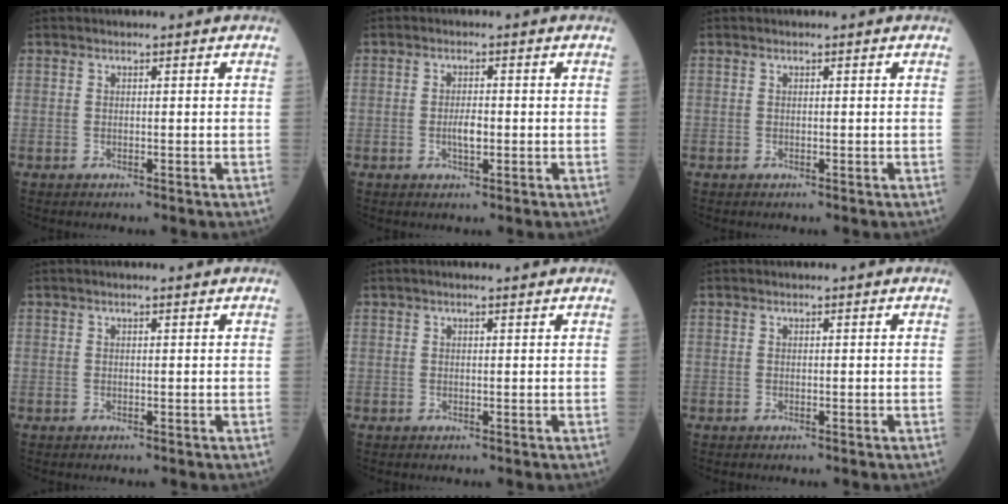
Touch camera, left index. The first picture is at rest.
{"total": 2.4, "force": [-0.4, 0.8, 2.2], "torque": [-0.044, 0.001, -0.007]}
{"total": 0.0}
{"total": 0.6, "force": [0.5, -0.1, 0.3], "torque": [-0.009, 0.001, 0.008]}
{"total": 1.4, "force": [1.2, 0.0, 0.9], "torque": [-0.015, 0.009, 0.018]}
{"total": 0.0}